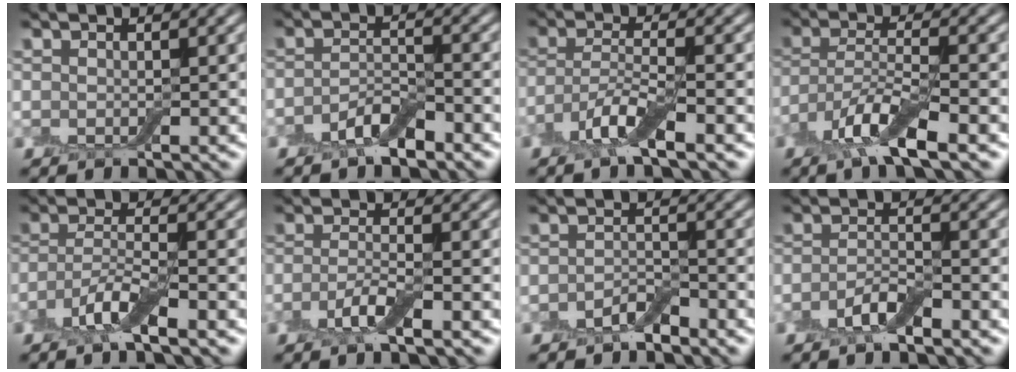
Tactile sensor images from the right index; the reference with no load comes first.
{"total": 3.0, "force": [-2.0, 1.1, 2.0], "torque": [-0.037, 0.007, -0.043]}
{"total": 4.0, "force": [-2.4, 0.7, 3.2], "torque": [-0.065, 0.000, -0.057]}
{"total": 5.5, "force": [-3.2, 1.3, 4.3], "torque": [-0.086, -0.003, -0.071]}
{"total": 3.7, "force": [-2.2, 0.7, 2.9], "torque": [-0.061, 0.001, -0.054]}
{"total": 2.7, "force": [-1.4, 0.6, 2.2], "torque": [-0.047, 0.001, -0.035]}
{"total": 2.0, "force": [-1.5, 0.7, 1.1], "torque": [-0.020, 0.006, -0.031]}
{"total": 2.7, "force": [-1.7, 0.8, 1.9], "torque": [-0.040, 0.004, -0.038]}